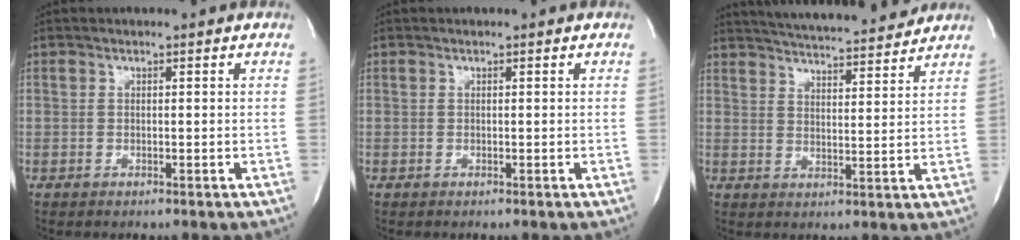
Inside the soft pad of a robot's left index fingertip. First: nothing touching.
{"total": 0.0}
{"total": 15.4, "force": [14.4, 1.2, 5.3], "torque": [-0.090, 0.009, 0.205]}